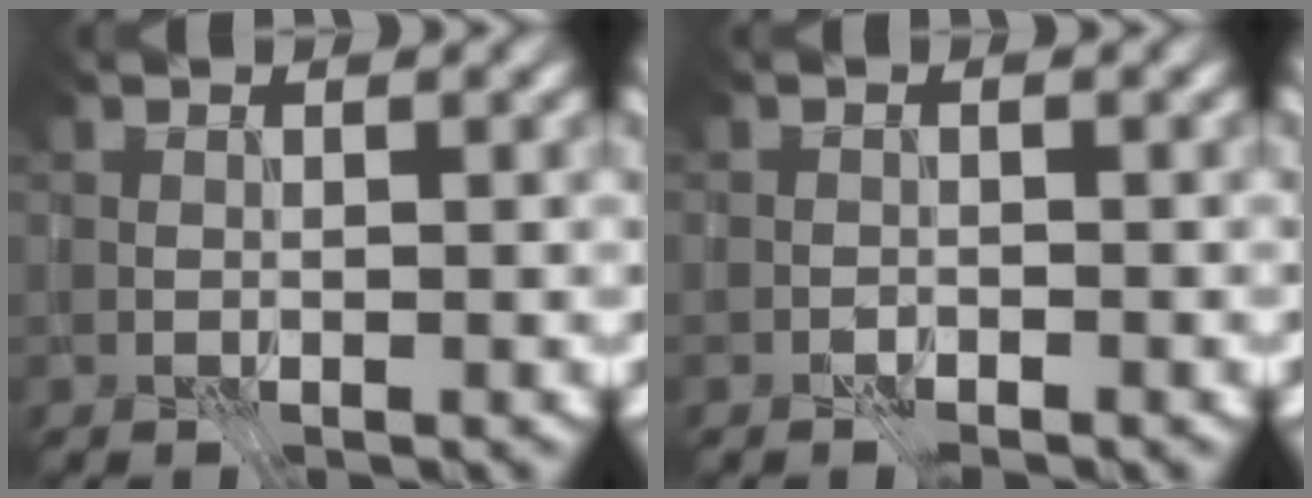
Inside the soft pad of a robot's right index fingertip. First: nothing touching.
{"total": 0.9, "force": [-0.8, 0.3, 0.3], "torque": [-0.002, 0.003, -0.019]}